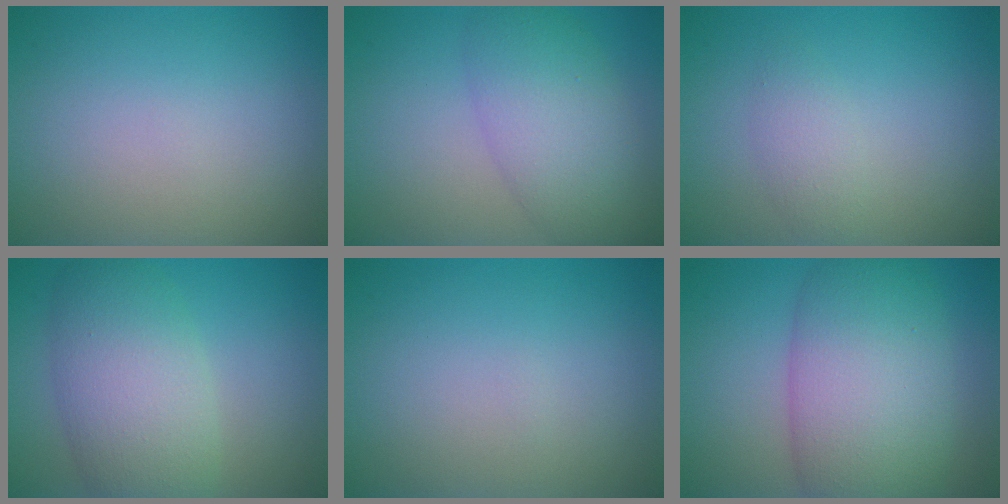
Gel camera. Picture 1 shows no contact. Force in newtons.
{"total": 5.8, "press": 5.8, "slide": 0.2}
{"total": 1.7, "press": 1.7, "slide": 0.0}
{"total": 7.1, "press": 7.1, "slide": 0.4}
{"total": 0.0}
{"total": 10.2, "press": 10.2, "slide": 0.3}